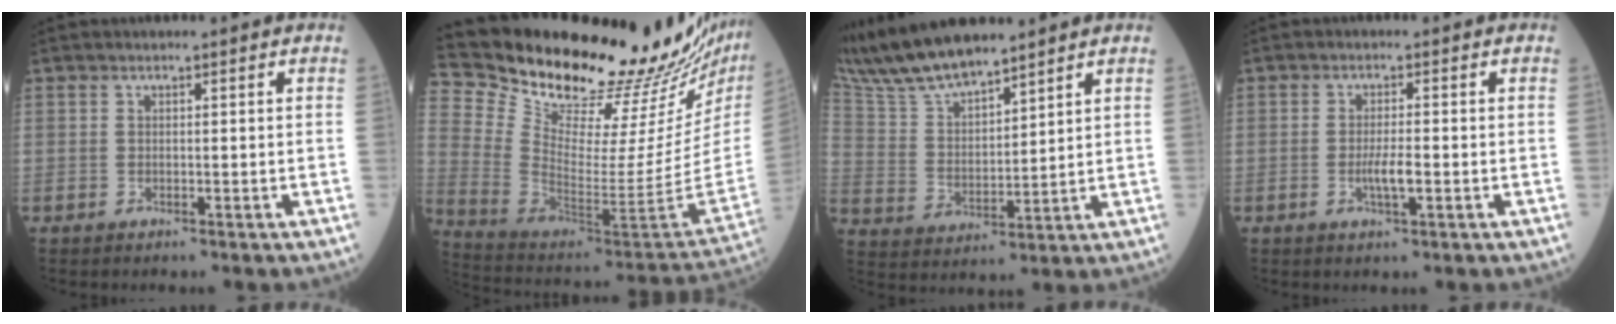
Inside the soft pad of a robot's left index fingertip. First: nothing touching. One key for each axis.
{"total": 31.2, "fx": 27.7, "fy": 1.3, "fz": 14.4, "tx": -0.239, "ty": -0.134, "tz": 0.396}
{"total": 13.6, "fx": 12.2, "fy": 2.2, "fz": 5.7, "tx": -0.129, "ty": 0.012, "tz": 0.243}
{"total": 2.9, "fx": -0.8, "fy": 0.4, "fz": 2.7, "tx": -0.057, "ty": -0.002, "tz": -0.014}